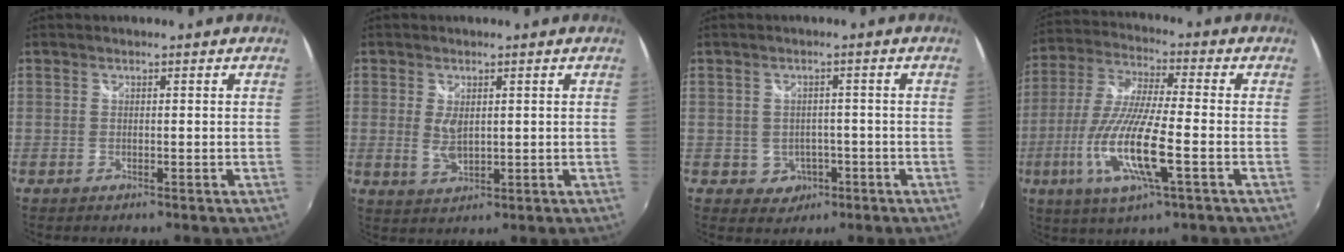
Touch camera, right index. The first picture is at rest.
{"total": 4.1, "force": [0.5, 2.1, 3.4], "torque": [-0.064, -0.005, 0.011]}
{"total": 4.3, "force": [-1.6, 3.9, 0.8], "torque": [-0.026, 0.008, -0.012]}
{"total": 15.6, "force": [-5.1, 2.4, 14.6], "torque": [-0.303, -0.022, -0.097]}